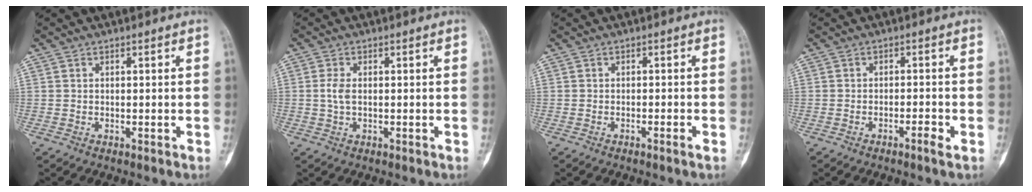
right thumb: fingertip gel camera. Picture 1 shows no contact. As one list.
[{"total": 2.3, "force": [0.1, 1.2, 1.9], "torque": [-0.046, 0.003, 0.000]}, {"total": 1.0, "force": [-0.7, 0.0, 0.8], "torque": [-0.022, 0.004, -0.010]}, {"total": 2.2, "force": [-1.3, 0.2, 1.7], "torque": [-0.036, 0.007, -0.022]}]